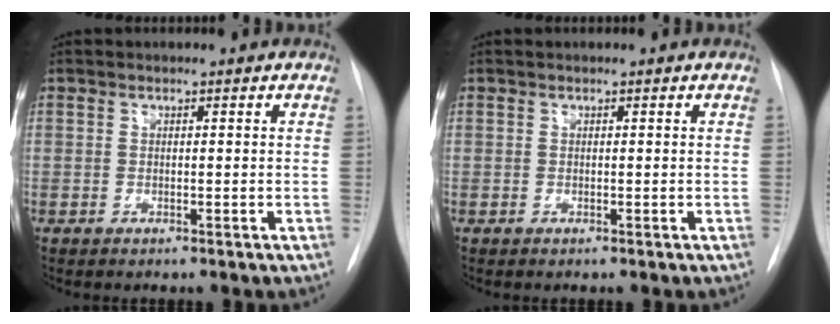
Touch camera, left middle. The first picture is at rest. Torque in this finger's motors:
{"motor_torque": [0.20, -0.13, -0.06, -0.01]}